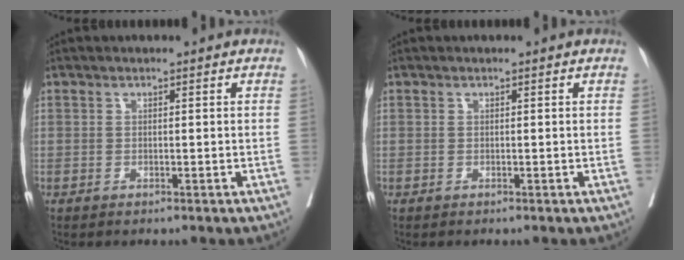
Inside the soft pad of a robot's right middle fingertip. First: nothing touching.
{"total": 0.0}